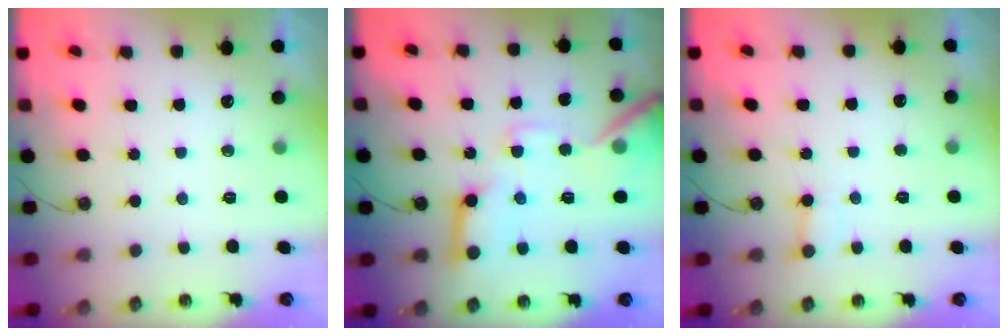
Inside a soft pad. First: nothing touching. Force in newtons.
{"total": 16.8, "press": 16.7, "slide": 1.9}
{"total": 3.1, "press": 3.1, "slide": 0.6}